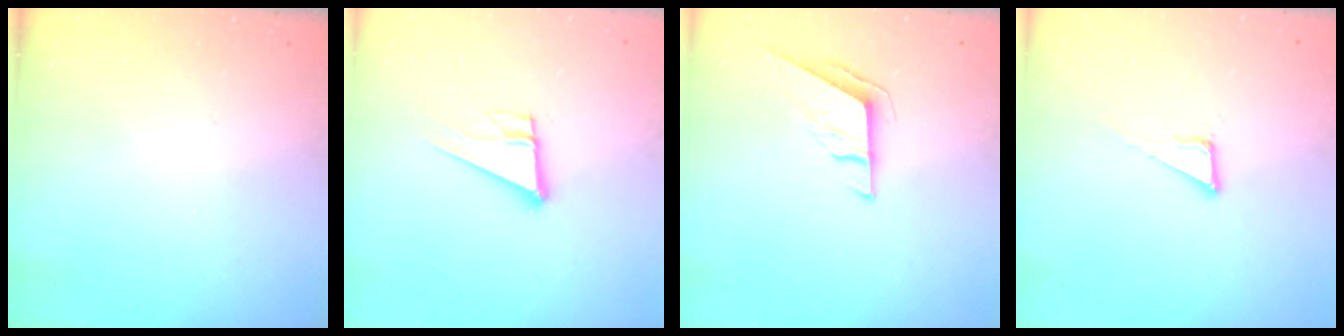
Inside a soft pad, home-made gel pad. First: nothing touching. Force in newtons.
{"total": 10.6, "press": 10.1, "slide": 3.3}
{"total": 6.0, "press": 5.9, "slide": 0.9}
{"total": 4.3, "press": 4.3, "slide": 0.2}